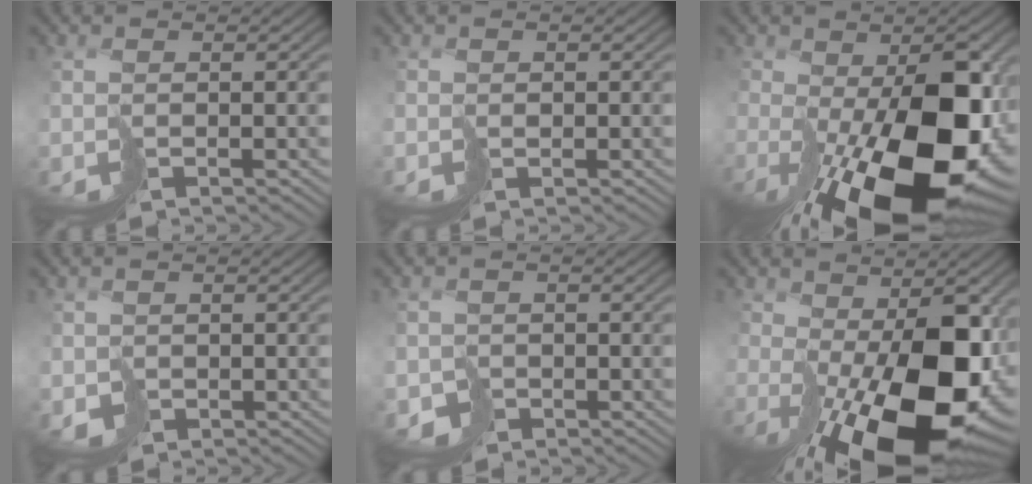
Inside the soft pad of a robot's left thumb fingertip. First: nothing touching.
{"total": 0.6, "force": [0.4, 0.1, -0.5], "torque": [0.012, 0.003, 0.008]}
{"total": 18.2, "force": [-4.5, 8.3, 15.5], "torque": [-0.207, -0.035, -0.046]}
{"total": 1.3, "force": [-0.5, 1.2, 0.0], "torque": [0.008, -0.002, -0.009]}
{"total": 1.8, "force": [-1.2, 1.3, -0.1], "torque": [0.013, -0.004, -0.024]}
{"total": 17.0, "force": [-2.7, 8.2, 14.6], "torque": [-0.195, -0.030, -0.018]}